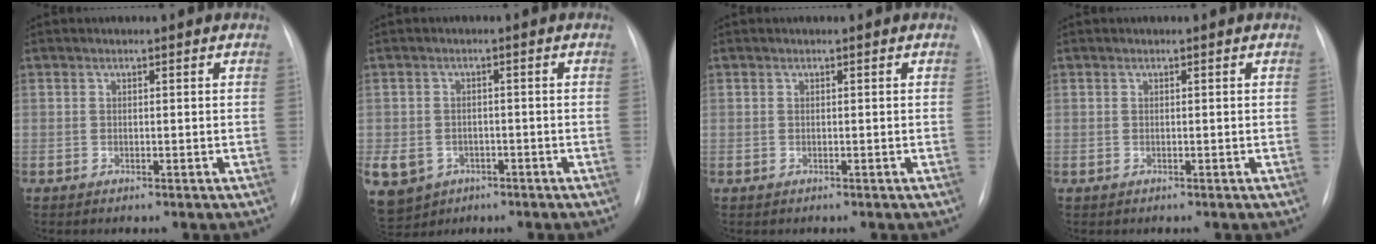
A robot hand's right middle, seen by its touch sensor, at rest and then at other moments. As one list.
[{"total": 13.8, "force": [-6.0, 11.3, 5.2], "torque": [-0.160, 0.002, -0.079]}, {"total": 0.0}, {"total": 0.0}]